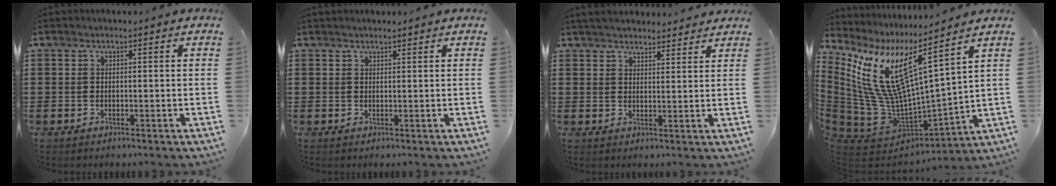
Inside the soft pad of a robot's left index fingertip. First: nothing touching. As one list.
[{"total": 0.9, "force": [0.9, 0.2, 0.1], "torque": [-0.004, 0.000, 0.018]}, {"total": 3.5, "force": [3.4, 0.6, 0.5], "torque": [-0.019, -0.005, 0.065]}, {"total": 12.0, "force": [5.4, 3.3, 10.2], "torque": [-0.243, -0.064, 0.081]}]